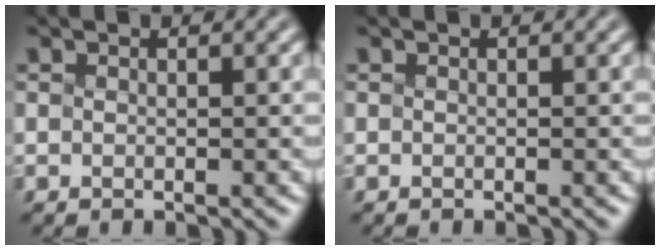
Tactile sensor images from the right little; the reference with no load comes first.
{"total": 0.0}